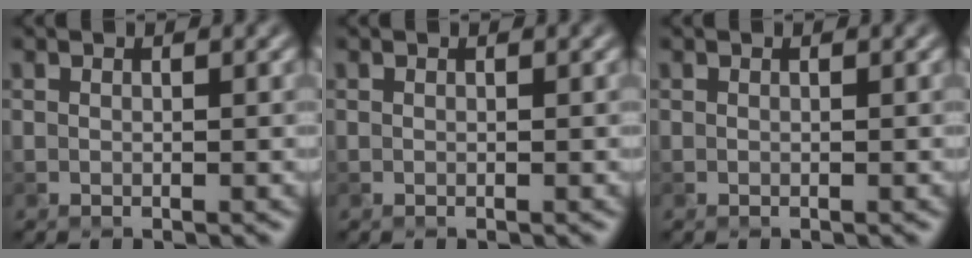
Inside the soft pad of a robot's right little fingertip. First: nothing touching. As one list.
[{"total": 0.0}, {"total": 0.0}]